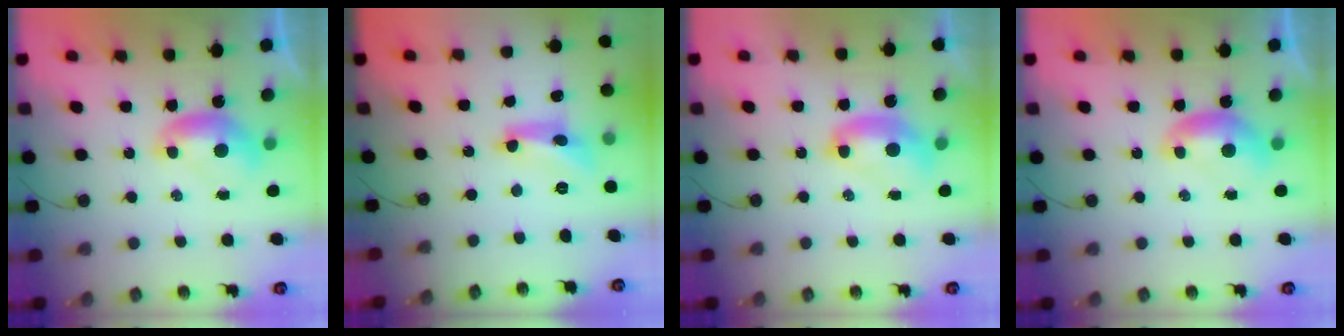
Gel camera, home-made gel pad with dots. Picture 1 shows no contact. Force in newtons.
{"total": 7.4, "press": 7.4, "slide": 0.5}
{"total": 2.7, "press": 2.7, "slide": 0.1}
{"total": 0.0}